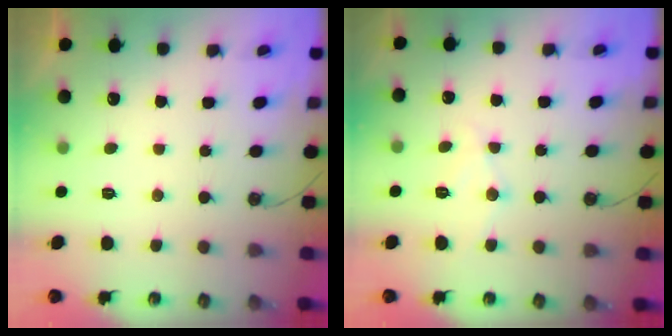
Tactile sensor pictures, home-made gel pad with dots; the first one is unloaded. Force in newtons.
{"total": 8.1, "press": 8.1, "slide": 0.7}